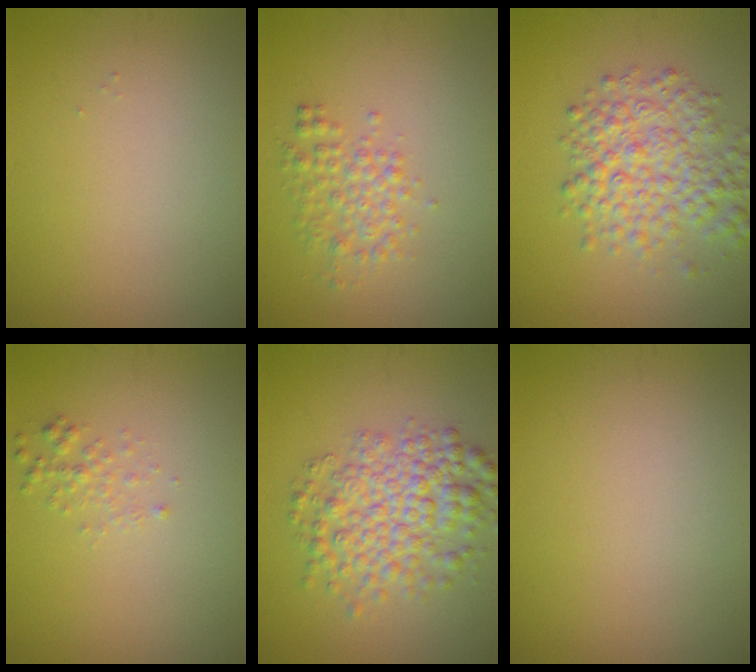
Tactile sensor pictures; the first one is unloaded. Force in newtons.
{"total": 2.5, "press": 2.5, "slide": 0.0}
{"total": 5.7, "press": 5.7, "slide": 0.1}
{"total": 1.2, "press": 1.2, "slide": 0.0}
{"total": 5.9, "press": 5.9, "slide": 0.1}
{"total": 0.0}